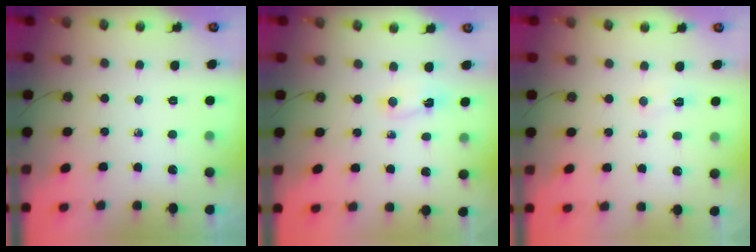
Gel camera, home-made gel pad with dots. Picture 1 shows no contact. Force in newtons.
{"total": 11.3, "press": 2.7, "slide": 10.9}
{"total": 4.1, "press": 2.2, "slide": 3.4}